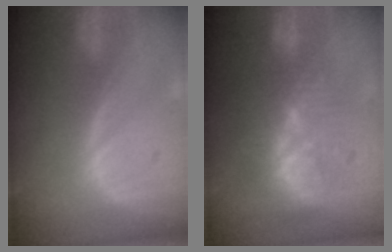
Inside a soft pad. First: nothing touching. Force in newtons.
{"total": 10.3, "press": 8.9, "slide": 5.1}